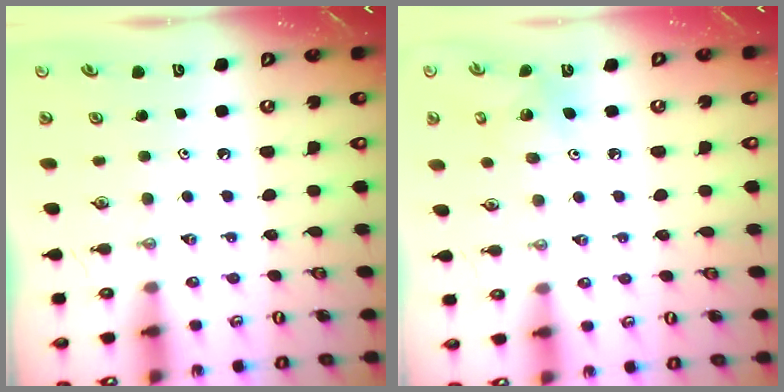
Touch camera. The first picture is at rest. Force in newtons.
{"total": 6.1, "press": 6.1, "slide": 0.4}